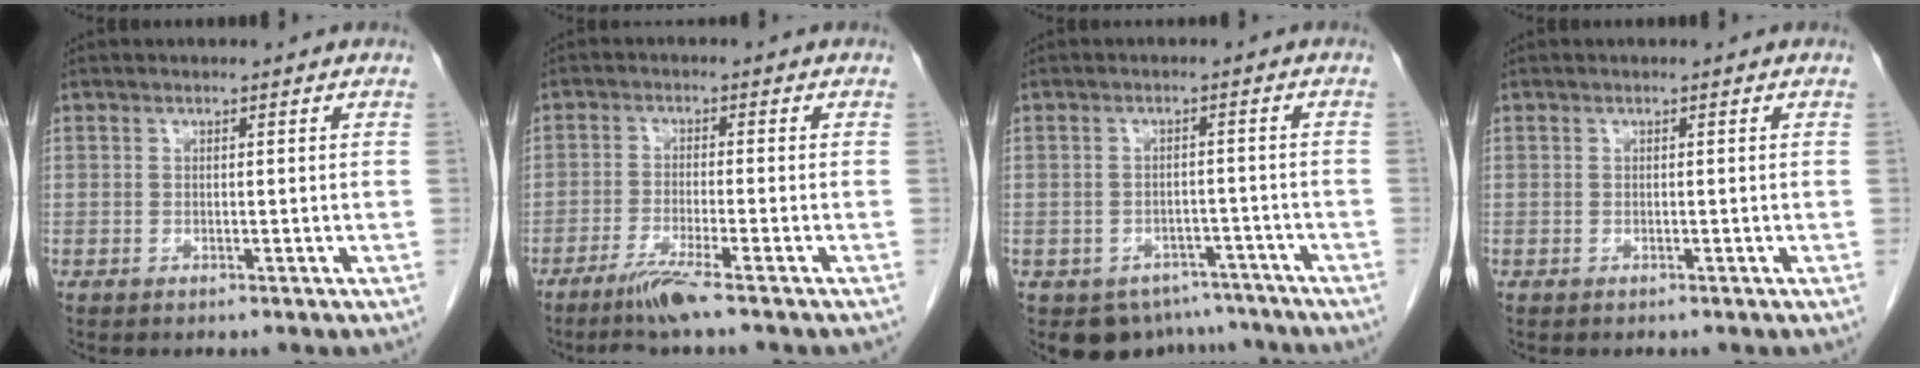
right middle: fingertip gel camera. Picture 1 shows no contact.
{"total": 5.3, "force": [-3.9, -0.9, 3.5], "torque": [-0.069, -0.014, -0.073]}
{"total": 7.5, "force": [-5.9, 4.6, 0.7], "torque": [0.007, 0.013, -0.075]}
{"total": 0.0}